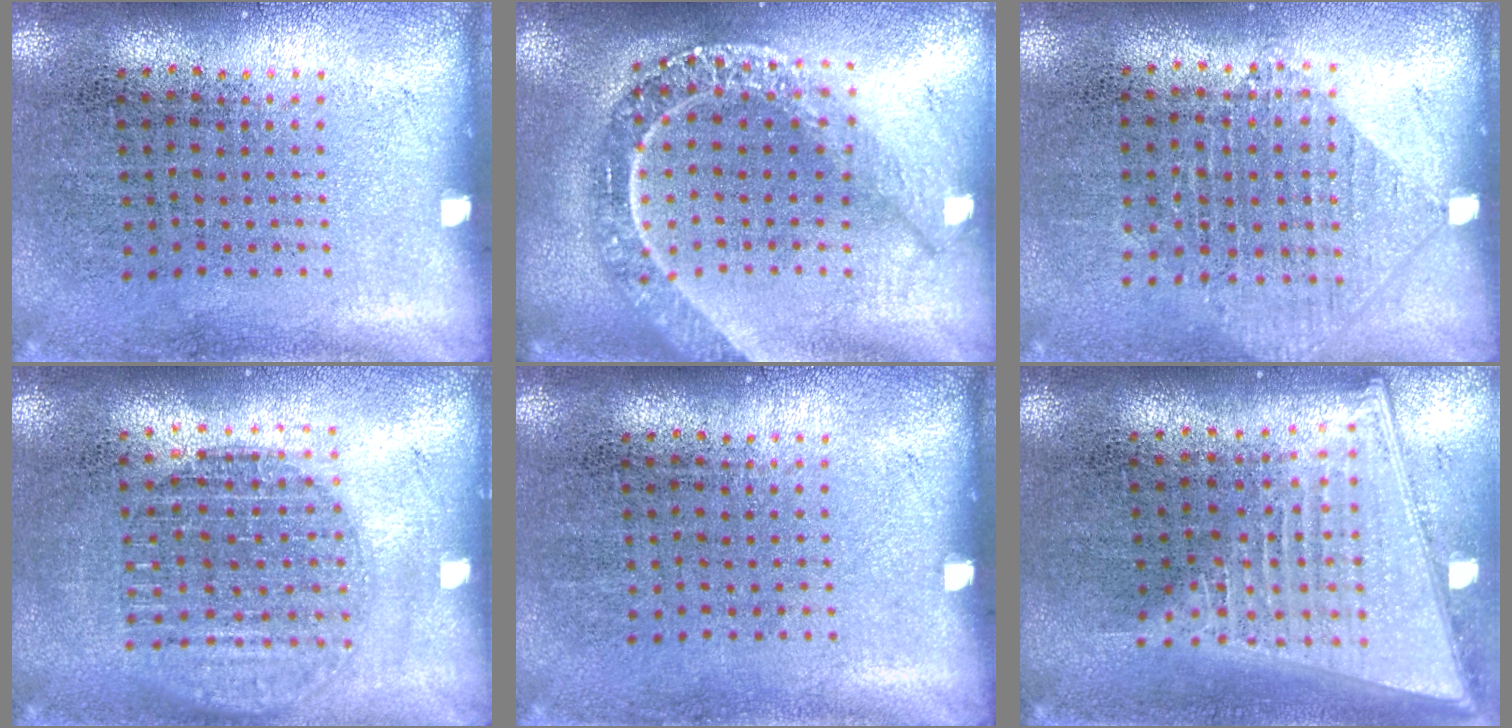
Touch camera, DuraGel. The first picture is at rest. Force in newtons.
{"total": 2.4, "press": 2.0, "slide": 1.3}
{"total": 0.9, "press": 0.8, "slide": 0.3}
{"total": 1.7, "press": 1.5, "slide": 0.9}
{"total": 0.0}
{"total": 2.1, "press": 1.8, "slide": 1.1}